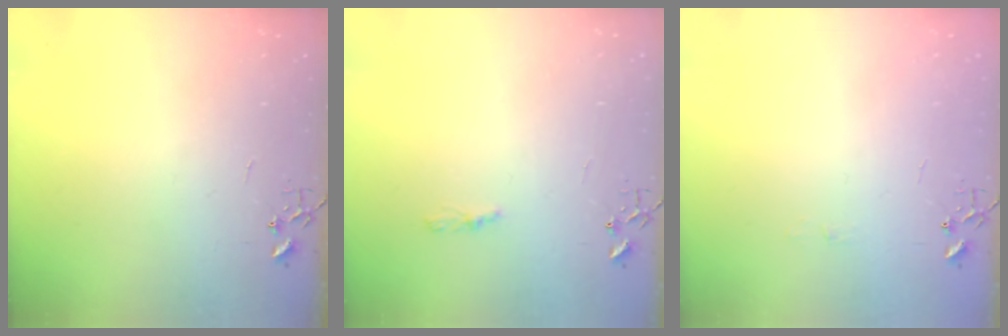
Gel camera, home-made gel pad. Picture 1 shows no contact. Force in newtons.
{"total": 4.2, "press": 4.1, "slide": 0.5}
{"total": 3.6, "press": 3.6, "slide": 0.4}